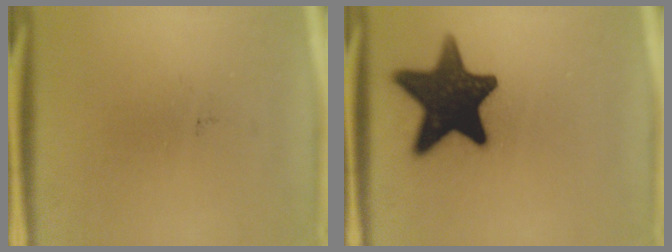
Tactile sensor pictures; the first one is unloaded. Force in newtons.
{"total": 16.9}